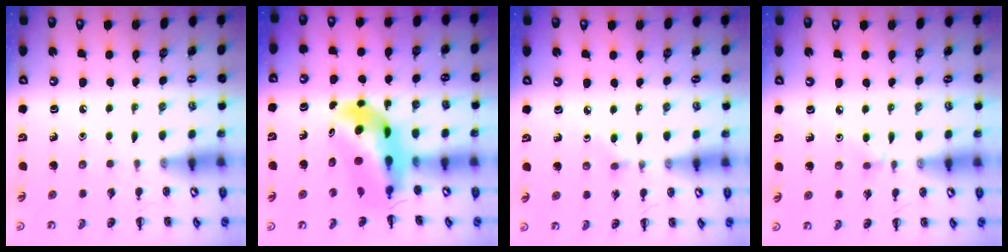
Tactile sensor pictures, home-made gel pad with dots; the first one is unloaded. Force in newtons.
{"total": 8.5, "press": 8.0, "slide": 2.6}
{"total": 3.9, "press": 3.7, "slide": 1.4}
{"total": 3.8, "press": 3.5, "slide": 1.4}